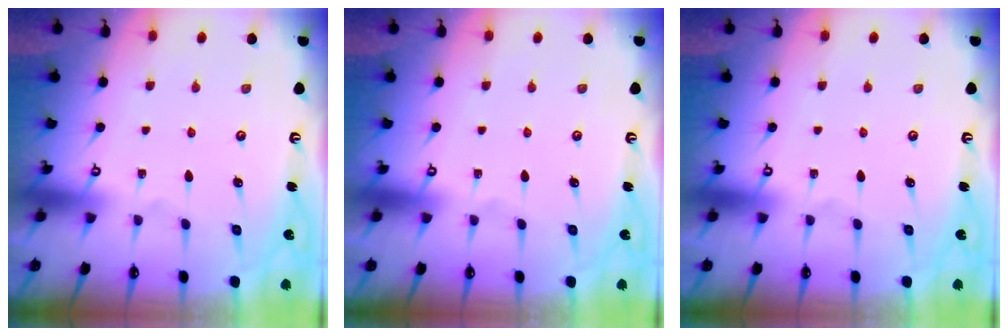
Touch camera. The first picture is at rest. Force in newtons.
{"total": 0.0}
{"total": 0.0}